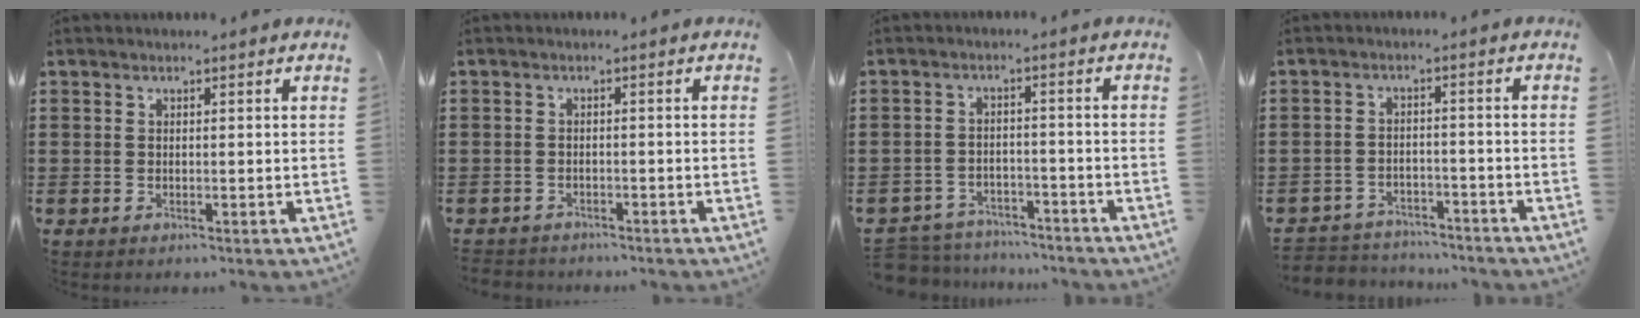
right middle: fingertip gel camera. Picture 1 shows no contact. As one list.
[{"total": 1.8, "force": [-1.7, 0.5, -0.4], "torque": [0.001, 0.002, -0.041]}, {"total": 4.8, "force": [-4.7, 1.0, -0.1], "torque": [-0.016, 0.007, -0.104]}, {"total": 3.7, "force": [-3.7, 0.7, -0.3], "torque": [-0.003, 0.003, -0.081]}]